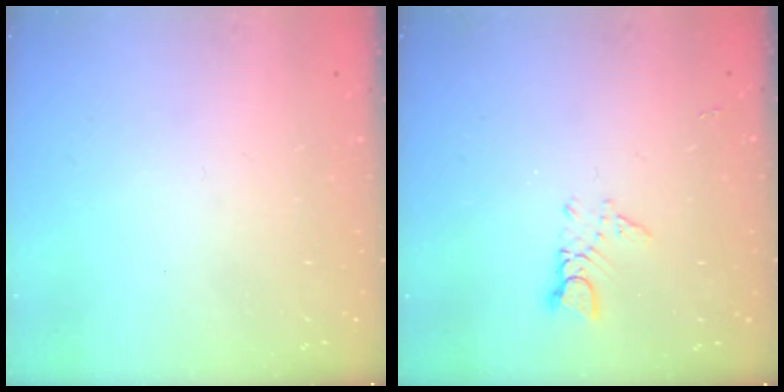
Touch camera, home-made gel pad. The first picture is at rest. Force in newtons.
{"total": 2.8, "press": 2.8, "slide": 0.2}